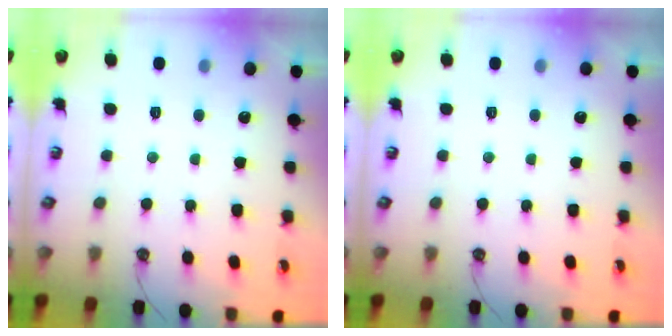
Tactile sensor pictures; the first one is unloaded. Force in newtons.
{"total": 0.0}